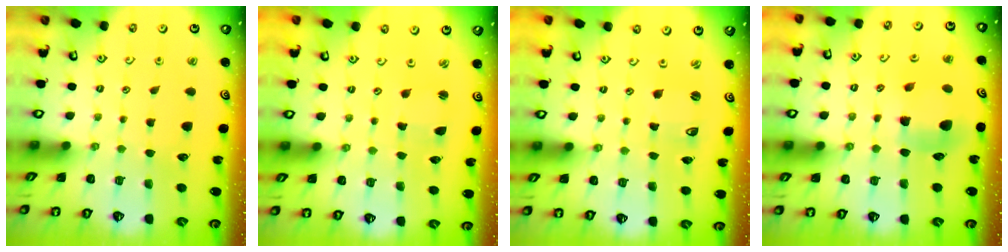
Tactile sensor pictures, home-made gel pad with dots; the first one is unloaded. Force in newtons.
{"total": 2.0, "press": 2.0, "slide": 0.4}
{"total": 2.3, "press": 2.2, "slide": 0.4}
{"total": 6.7, "press": 6.7, "slide": 0.8}